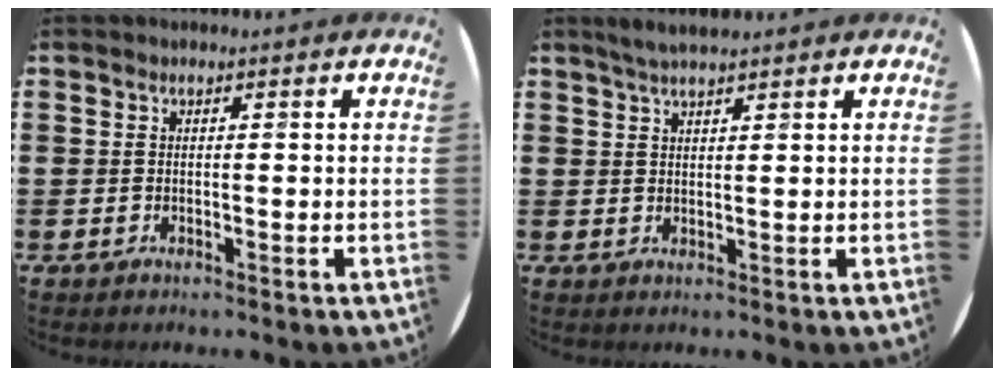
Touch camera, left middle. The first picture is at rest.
{"total": 2.6, "force": [2.2, 0.3, 1.2], "torque": [-0.028, 0.005, 0.041]}